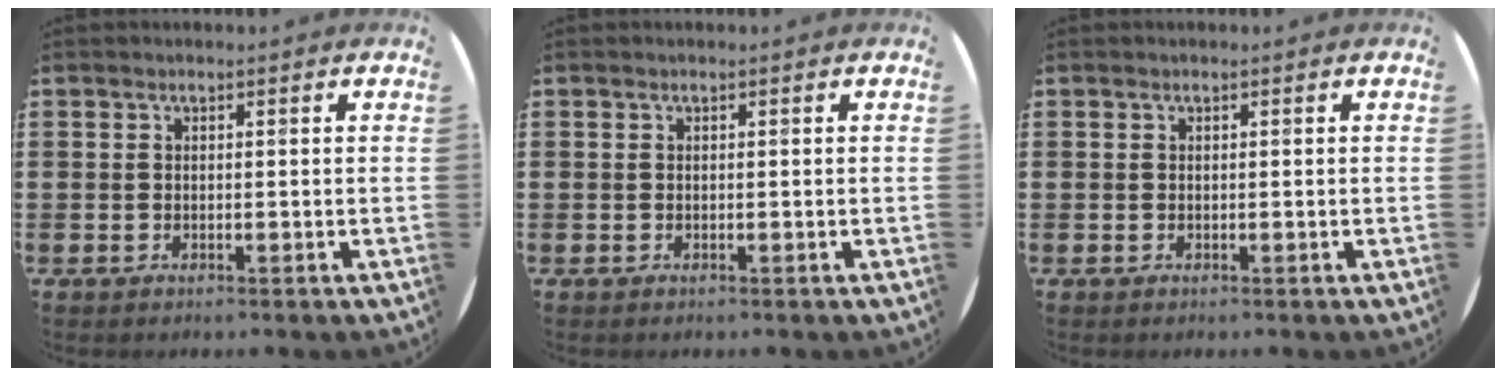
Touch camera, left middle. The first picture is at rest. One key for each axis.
{"total": 0.0}
{"total": 0.0}